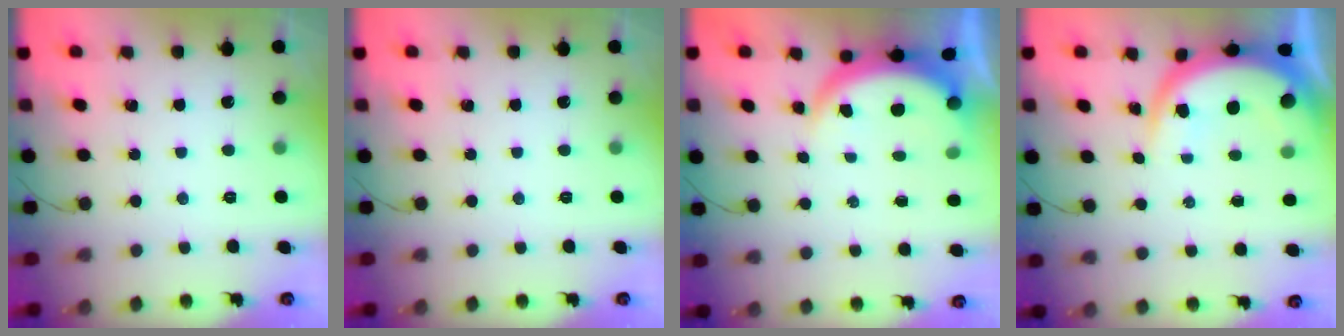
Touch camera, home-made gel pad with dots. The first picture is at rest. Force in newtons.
{"total": 0.0}
{"total": 7.3, "press": 7.3, "slide": 0.7}
{"total": 9.1, "press": 9.1, "slide": 0.7}